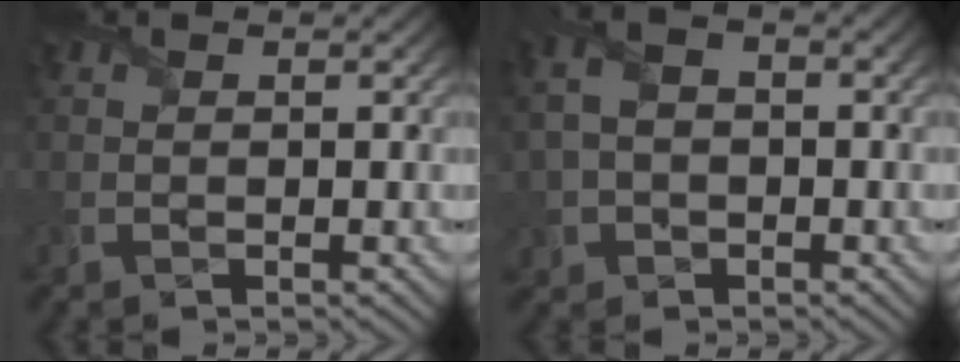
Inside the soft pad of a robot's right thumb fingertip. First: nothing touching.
{"total": 5.2, "force": [-0.4, 3.9, 3.4], "torque": [-0.093, 0.005, -0.003]}